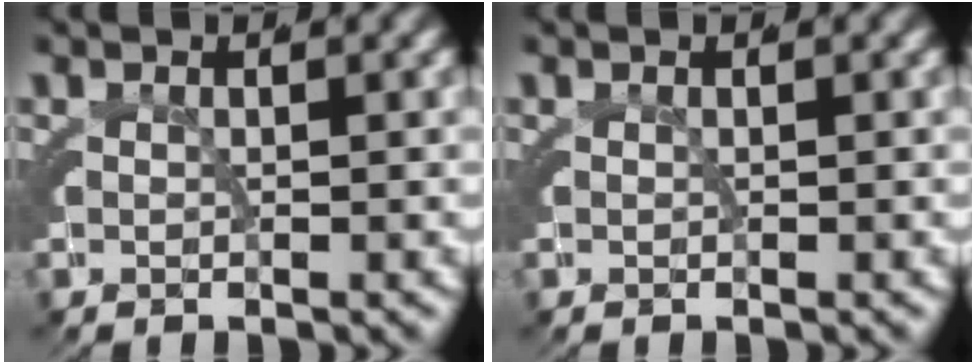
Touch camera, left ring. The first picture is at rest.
{"total": 0.0}